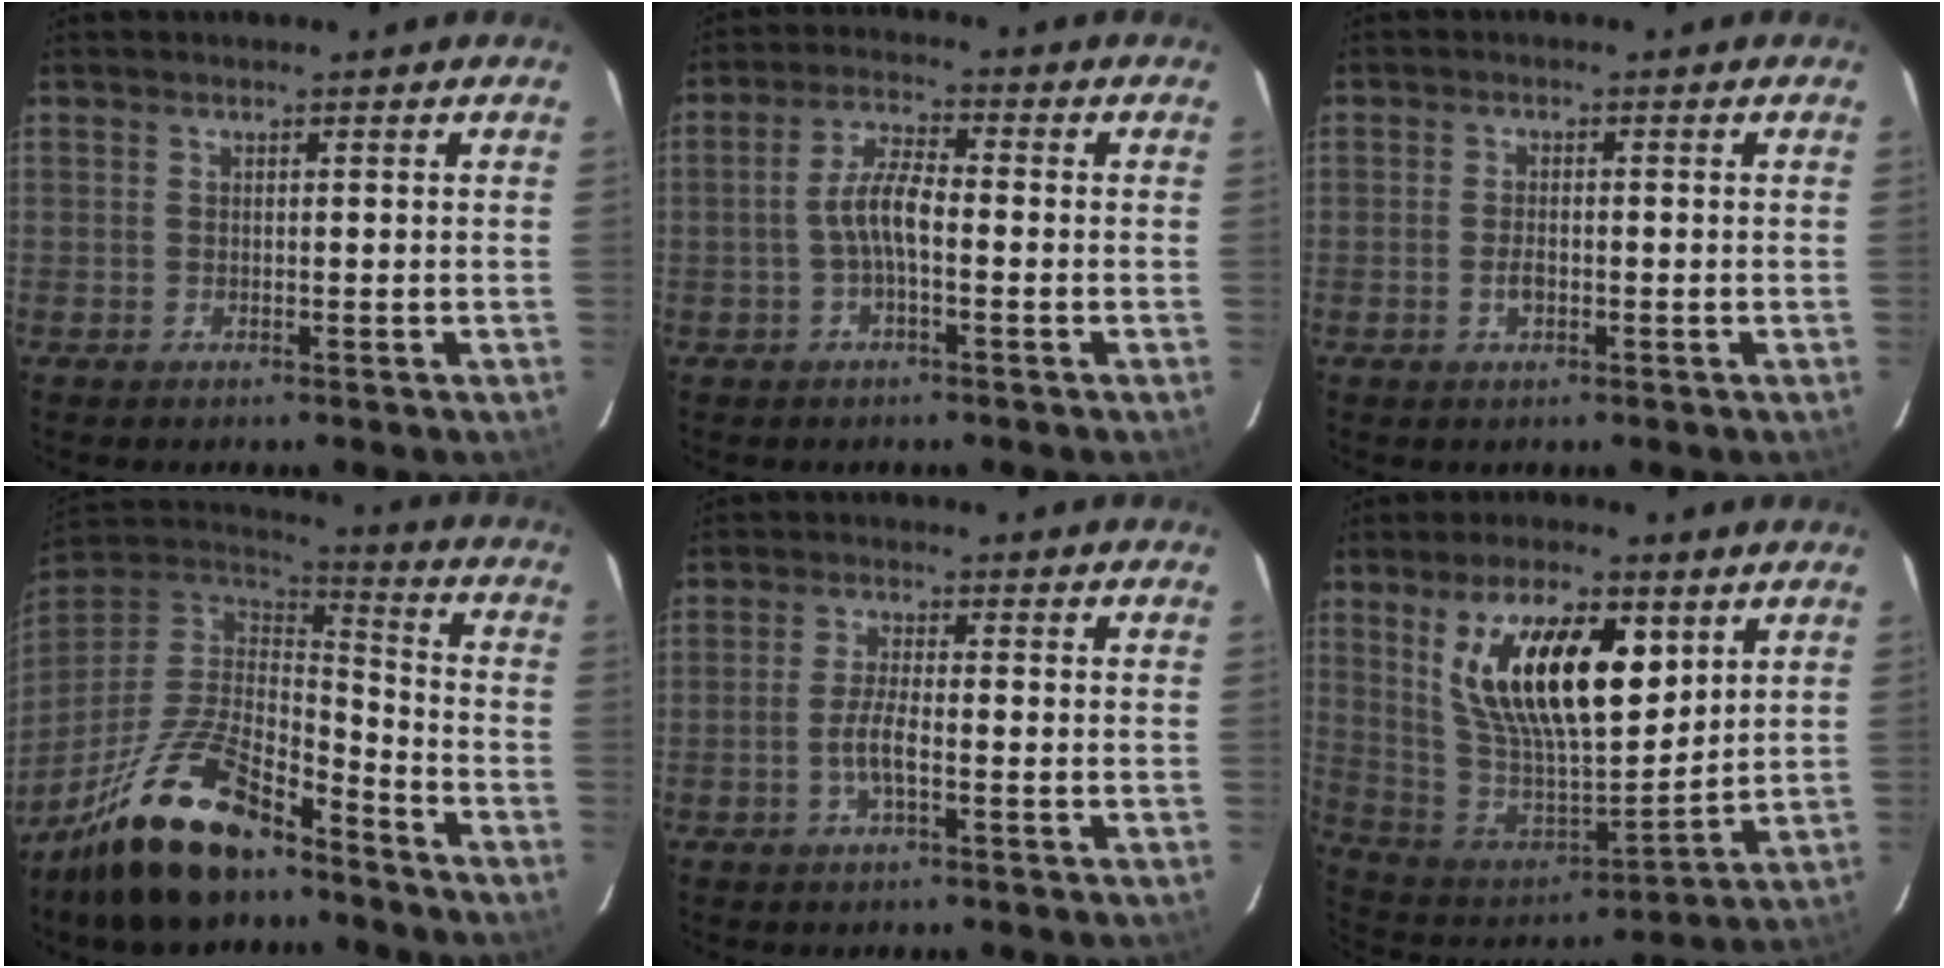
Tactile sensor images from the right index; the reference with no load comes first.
{"total": 5.4, "force": [-1.3, 1.5, 5.1], "torque": [-0.105, 0.013, -0.026]}
{"total": 2.4, "force": [-0.8, 1.3, 1.9], "torque": [-0.038, 0.000, -0.014]}
{"total": 21.9, "force": [-15.6, 8.2, 13.0], "torque": [-0.264, -0.014, -0.272]}
{"total": 3.9, "force": [-1.5, 0.7, 3.5], "torque": [-0.075, -0.001, -0.030]}
{"total": 20.7, "force": [8.5, 8.5, 16.8], "torque": [-0.309, 0.001, 0.166]}